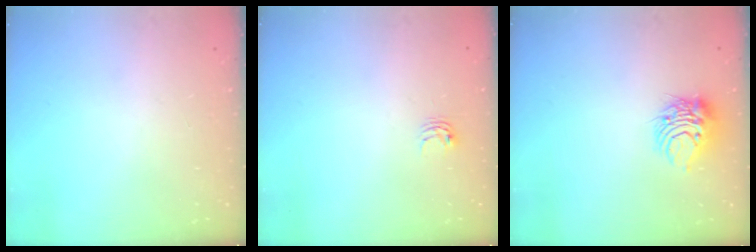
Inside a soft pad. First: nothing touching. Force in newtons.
{"total": 3.1, "press": 3.1, "slide": 0.4}
{"total": 8.2, "press": 8.2, "slide": 0.3}